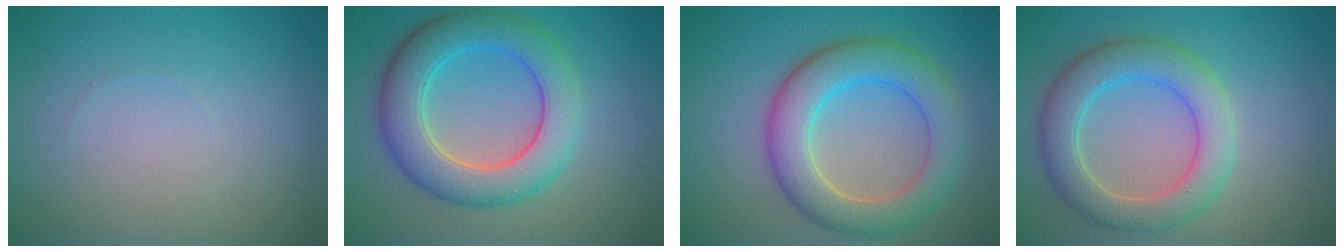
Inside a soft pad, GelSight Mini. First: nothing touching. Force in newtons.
{"total": 7.3, "press": 7.3, "slide": 0.3}
{"total": 6.7, "press": 6.7, "slide": 0.2}
{"total": 5.7, "press": 5.7, "slide": 0.5}